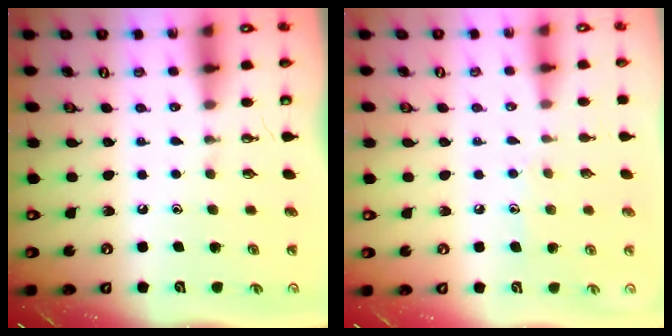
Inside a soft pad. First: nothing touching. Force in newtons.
{"total": 6.2, "press": 6.2, "slide": 0.6}